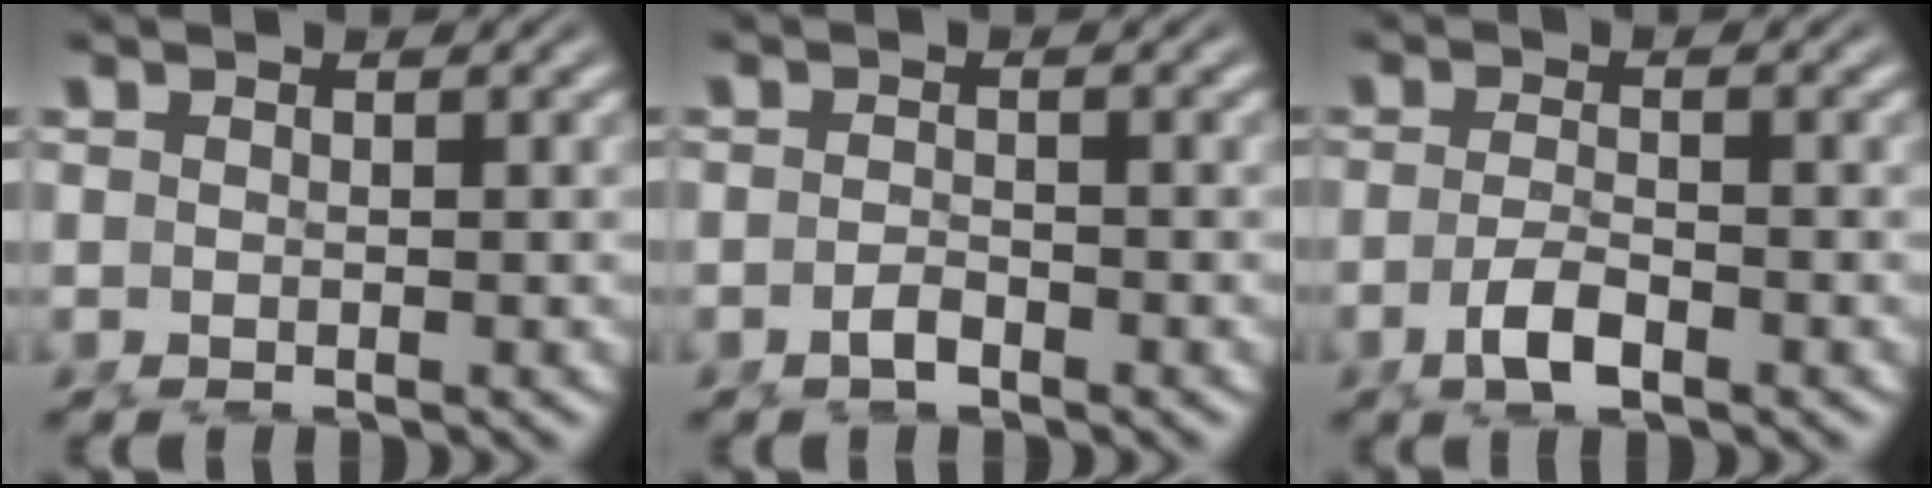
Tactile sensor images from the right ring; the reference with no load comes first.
{"total": 1.0, "force": [-0.9, -0.3, 0.4], "torque": [-0.001, 0.002, -0.017]}
{"total": 2.2, "force": [-1.3, 0.0, 1.8], "torque": [-0.032, -0.010, -0.017]}